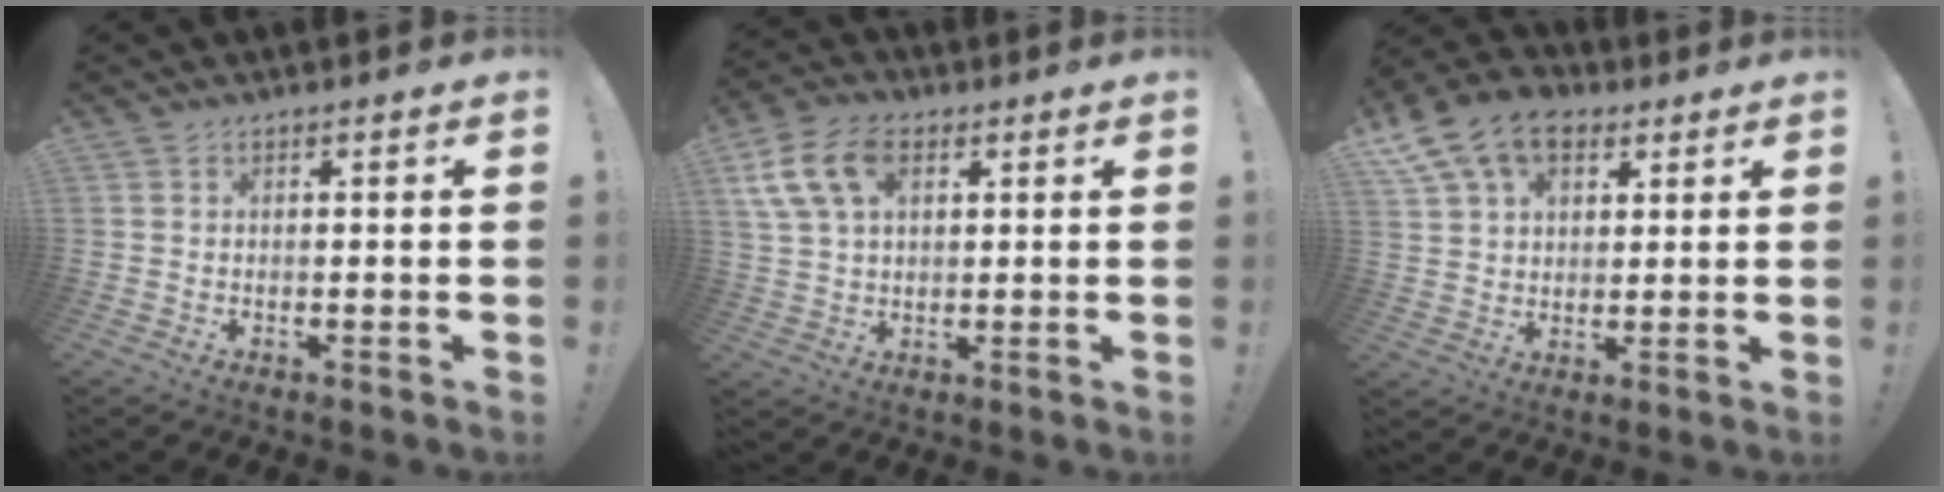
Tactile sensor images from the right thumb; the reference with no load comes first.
{"total": 12.2, "force": [4.9, 7.8, 8.0], "torque": [-0.157, -0.003, 0.095]}
{"total": 14.1, "force": [7.1, 9.6, 7.4], "torque": [-0.125, -0.028, 0.140]}